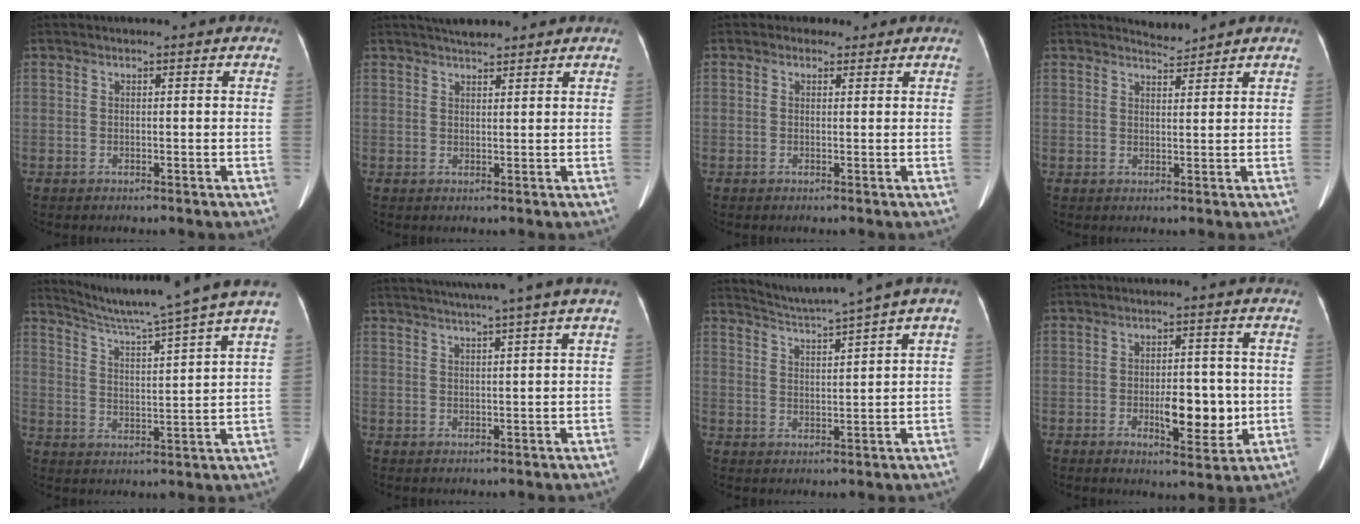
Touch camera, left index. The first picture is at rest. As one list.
[{"total": 4.7, "force": [4.1, 1.3, 1.8], "torque": [-0.021, 0.026, 0.066]}, {"total": 1.6, "force": [0.9, 1.4, 0.0], "torque": [0.005, 0.009, 0.008]}, {"total": 1.9, "force": [1.9, -0.4, -0.5], "torque": [-0.003, -0.005, 0.037]}, {"total": 14.9, "force": [12.9, -2.8, 6.9], "torque": [-0.119, -0.022, 0.186]}, {"total": 8.8, "force": [7.1, -2.0, 4.8], "torque": [-0.069, 0.014, 0.092]}, {"total": 6.7, "force": [5.7, -1.9, 3.0], "torque": [-0.054, 0.001, 0.099]}, {"total": 7.8, "force": [-1.4, 3.1, 7.0], "torque": [-0.101, -0.006, -0.014]}]